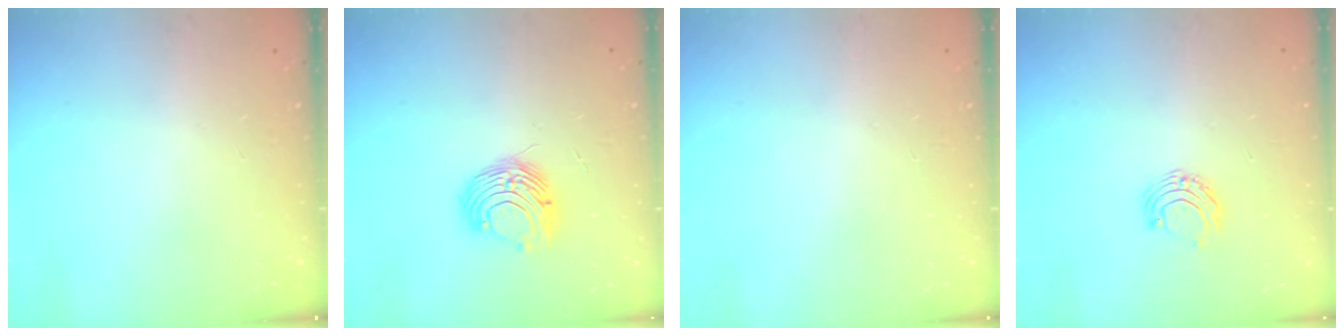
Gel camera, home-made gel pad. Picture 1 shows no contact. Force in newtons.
{"total": 11.4, "press": 11.3, "slide": 1.1}
{"total": 0.0}
{"total": 7.3, "press": 7.3, "slide": 0.9}